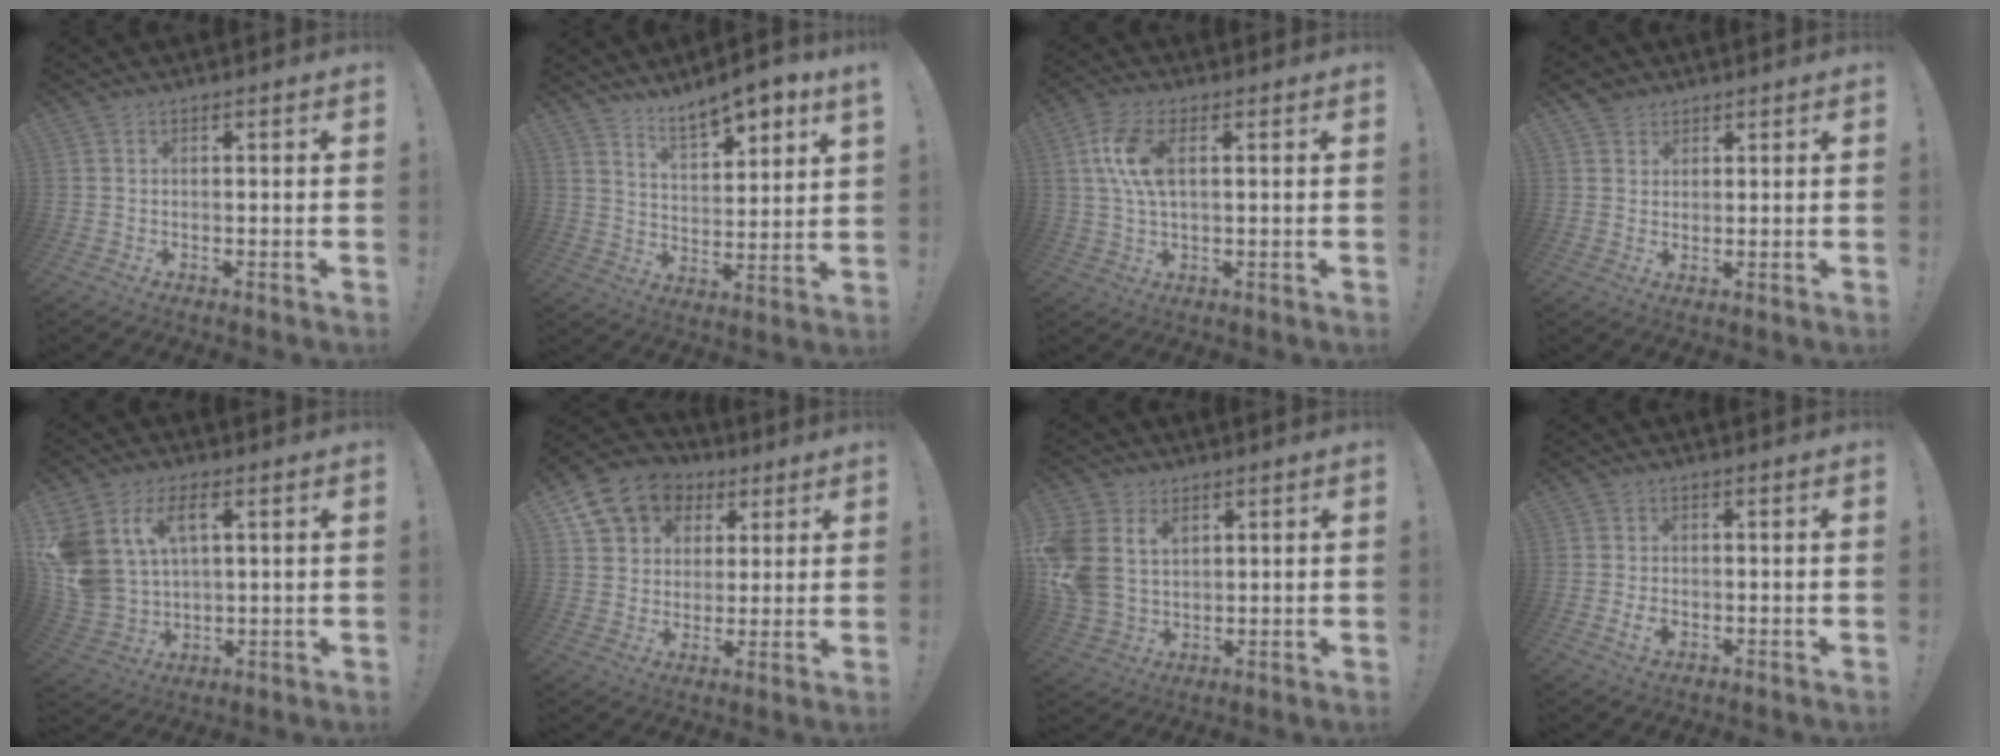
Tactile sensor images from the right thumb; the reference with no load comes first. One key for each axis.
{"total": 8.9, "fx": 7.6, "fy": 1.9, "fz": 4.3, "tx": -0.066, "ty": -0.055, "tz": 0.135}
{"total": 9.9, "fx": 2.2, "fy": 4.5, "fz": 8.6, "tx": -0.178, "ty": -0.005, "tz": 0.037}
{"total": 3.5, "fx": 2.5, "fy": 2.4, "fz": 0.4, "tx": -0.005, "ty": -0.011, "tz": 0.047}
{"total": 13.0, "fx": 5.3, "fy": 8.6, "fz": 8.2, "tx": -0.173, "ty": -0.024, "tz": 0.101}
{"total": 13.0, "fx": 6.6, "fy": 10.2, "fz": 4.7, "tx": -0.072, "ty": -0.036, "tz": 0.131}
{"total": 12.4, "fx": 4.1, "fy": 9.6, "fz": 6.6, "tx": -0.148, "ty": -0.020, "tz": 0.081}
{"total": 3.7, "fx": -0.9, "fy": 2.5, "fz": 2.6, "tx": -0.034, "ty": -0.002, "tz": -0.016}